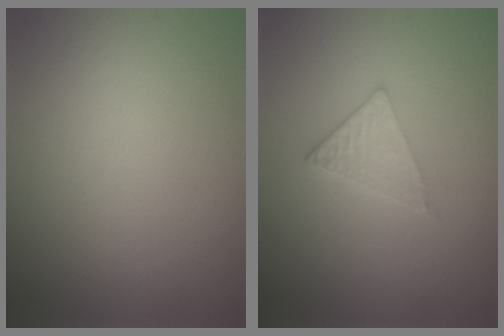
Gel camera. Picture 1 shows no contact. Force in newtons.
{"total": 2.1, "press": 2.1, "slide": 0.3}